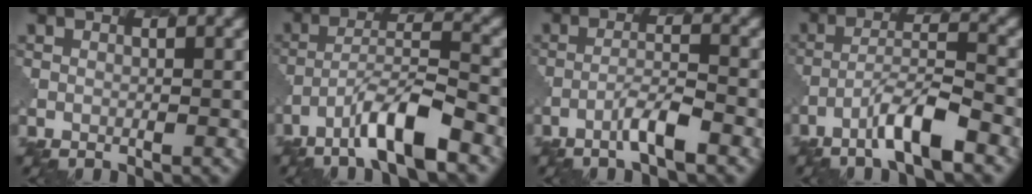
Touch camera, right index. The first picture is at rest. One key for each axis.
{"total": 6.5, "fx": -4.1, "fy": 1.3, "fz": 4.8, "tx": -0.083, "ty": 0.008, "tz": -0.072}
{"total": 3.0, "fx": -1.8, "fy": 0.2, "fz": 2.3, "tx": -0.045, "ty": 0.006, "tz": -0.041}
{"total": 4.9, "fx": -3.1, "fy": 0.8, "fz": 3.7, "tx": -0.064, "ty": 0.008, "tz": -0.058}